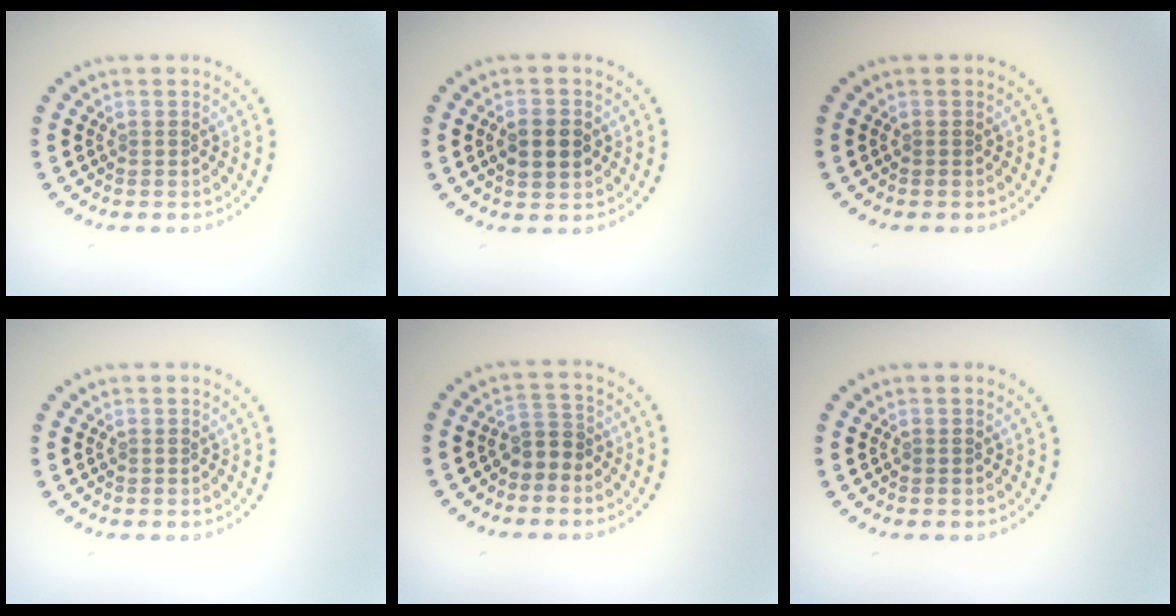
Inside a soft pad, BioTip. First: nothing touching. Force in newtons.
{"total": 2.7, "press": 2.7, "slide": 0.2}
{"total": 0.0}
{"total": 0.0}
{"total": 2.0, "press": 1.8, "slide": 1.0}
{"total": 0.0}